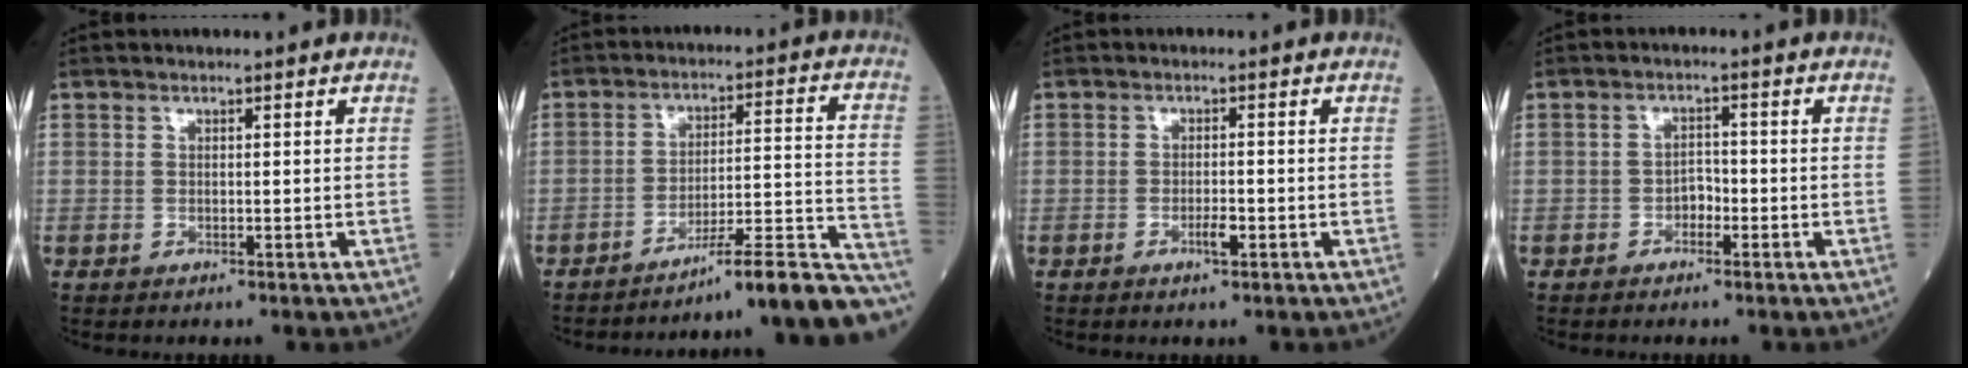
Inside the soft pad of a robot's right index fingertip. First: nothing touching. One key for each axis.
{"total": 18.5, "fx": -16.7, "fy": -0.9, "fz": 7.9, "tx": -0.057, "ty": 0.025, "tz": -0.232}
{"total": 2.0, "fx": -1.0, "fy": 0.4, "fz": 1.7, "tx": -0.029, "ty": 0.001, "tz": -0.017}
{"total": 2.1, "fx": -1.1, "fy": 1.2, "fz": 1.2, "tx": -0.014, "ty": 0.007, "tz": -0.022}